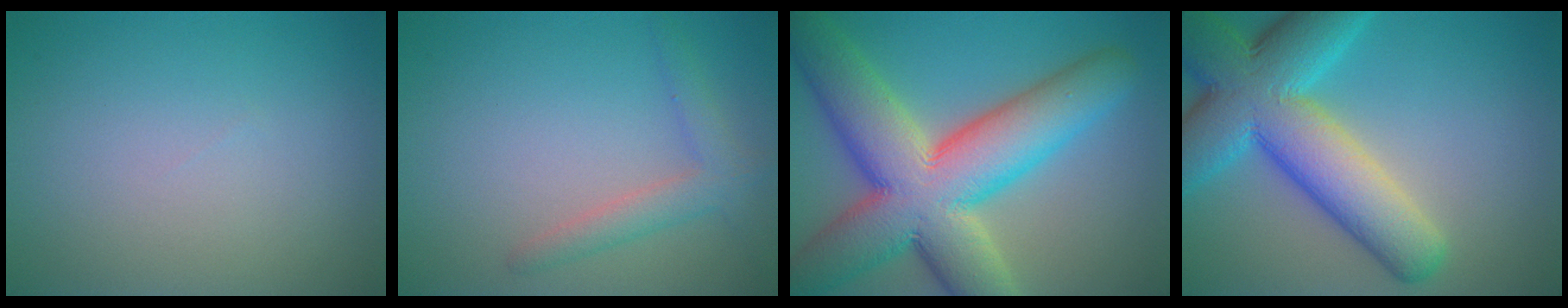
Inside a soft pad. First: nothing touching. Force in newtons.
{"total": 2.6, "press": 2.6, "slide": 0.0}
{"total": 14.2, "press": 14.2, "slide": 1.1}
{"total": 11.8, "press": 11.8, "slide": 0.4}